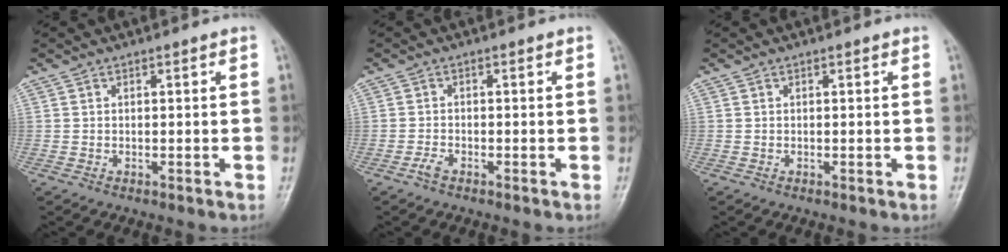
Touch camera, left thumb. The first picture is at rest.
{"total": 1.5, "force": [-1.1, 0.6, 0.8], "torque": [-0.020, 0.002, -0.023]}
{"total": 0.0}